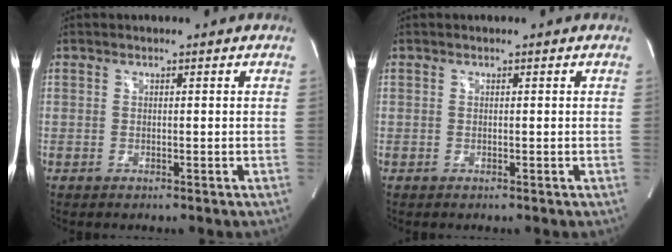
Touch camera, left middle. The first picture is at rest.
{"total": 0.0}